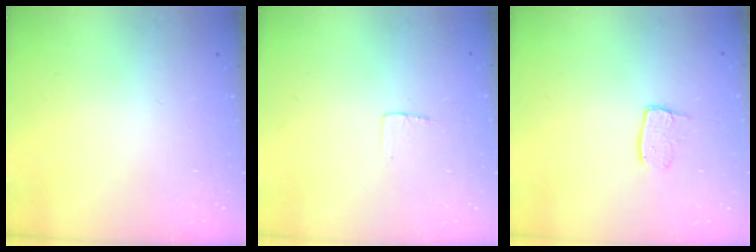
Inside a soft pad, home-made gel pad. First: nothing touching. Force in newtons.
{"total": 3.0, "press": 3.0, "slide": 0.2}
{"total": 4.2, "press": 4.2, "slide": 0.3}